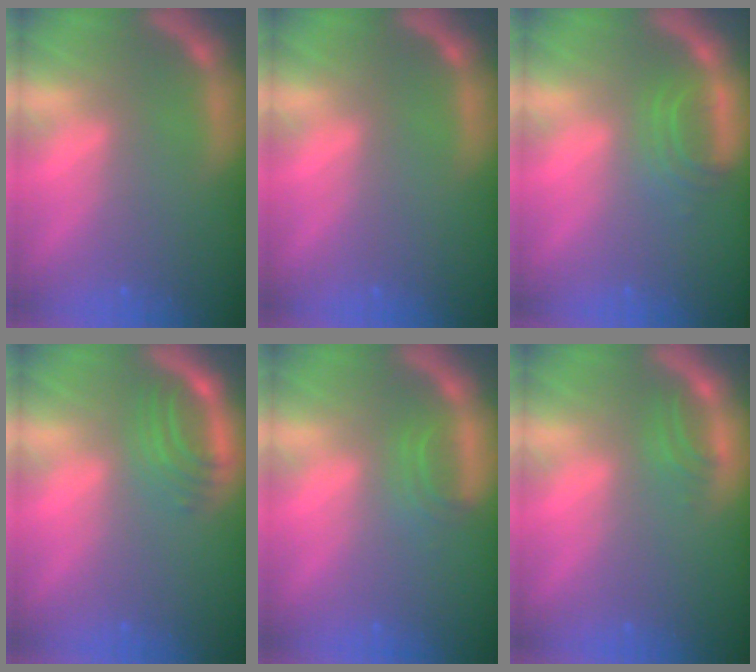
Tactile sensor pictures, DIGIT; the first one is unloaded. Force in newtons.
{"total": 0.0}
{"total": 2.9}
{"total": 3.4}
{"total": 1.9}
{"total": 1.5}